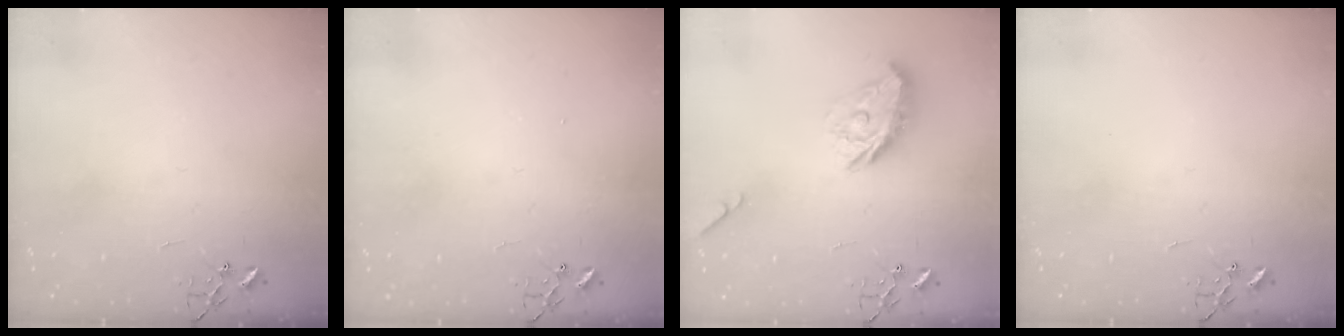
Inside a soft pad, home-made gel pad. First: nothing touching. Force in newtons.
{"total": 1.1, "press": 1.1, "slide": 0.1}
{"total": 13.5, "press": 13.4, "slide": 0.7}
{"total": 0.0}